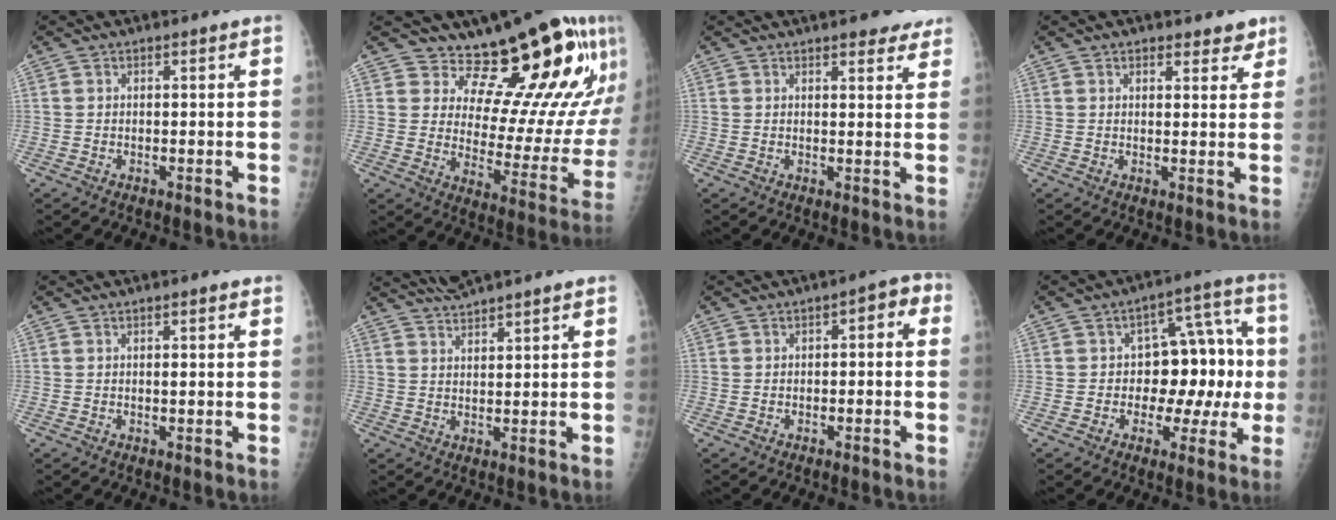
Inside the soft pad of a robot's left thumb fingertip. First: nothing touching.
{"total": 19.5, "force": [14.7, 7.0, 10.6], "torque": [-0.082, -0.119, 0.199]}
{"total": 5.4, "force": [4.1, 1.8, 3.1], "torque": [-0.014, -0.013, 0.046]}
{"total": 3.7, "force": [2.8, 2.1, 1.2], "torque": [0.022, -0.013, 0.035]}
{"total": 1.3, "force": [0.4, 0.4, 1.1], "torque": [-0.017, 0.001, 0.003]}
{"total": 4.7, "force": [4.4, -0.2, 1.7], "torque": [-0.035, 0.001, 0.086]}
{"total": 3.8, "force": [-0.2, 2.3, 3.0], "torque": [-0.018, 0.026, -0.012]}
{"total": 14.2, "force": [-0.7, 8.5, 11.3], "torque": [-0.098, 0.048, -0.009]}